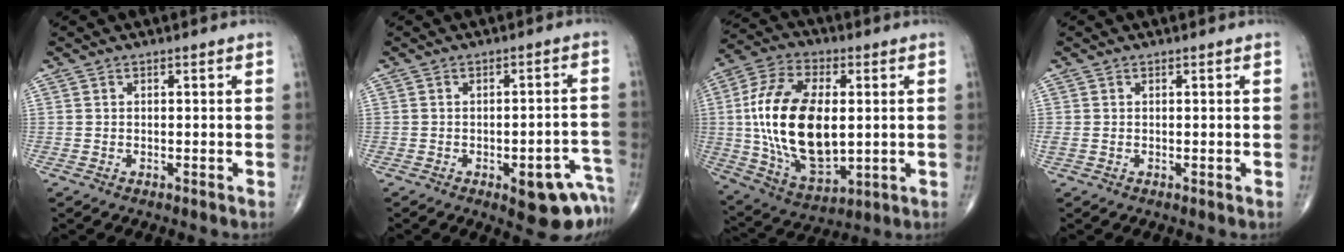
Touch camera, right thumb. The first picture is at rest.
{"total": 11.4, "force": [-5.8, 4.2, 8.8], "torque": [-0.073, 0.033, -0.065]}
{"total": 22.3, "force": [1.0, 12.1, 18.7], "torque": [-0.356, -0.008, 0.027]}
{"total": 1.1, "force": [0.0, 0.8, 0.8], "torque": [-0.031, -0.001, 0.002]}